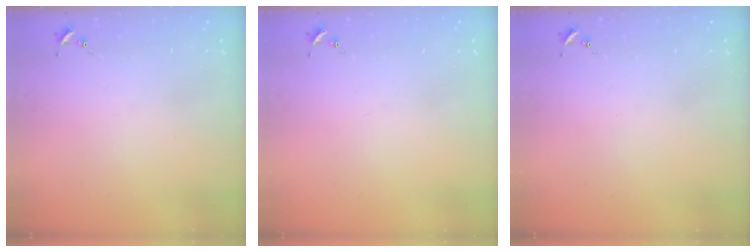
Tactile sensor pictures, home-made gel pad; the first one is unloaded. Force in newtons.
{"total": 0.0}
{"total": 0.0}